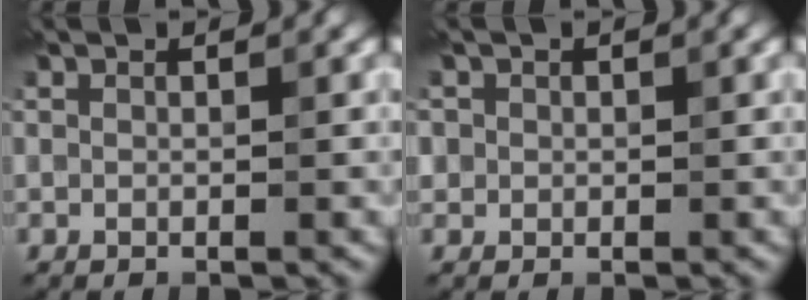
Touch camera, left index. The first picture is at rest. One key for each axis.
{"total": 2.0, "fx": 0.8, "fy": 1.8, "fz": 0.5, "tx": 0.001, "ty": 0.010, "tz": 0.004}